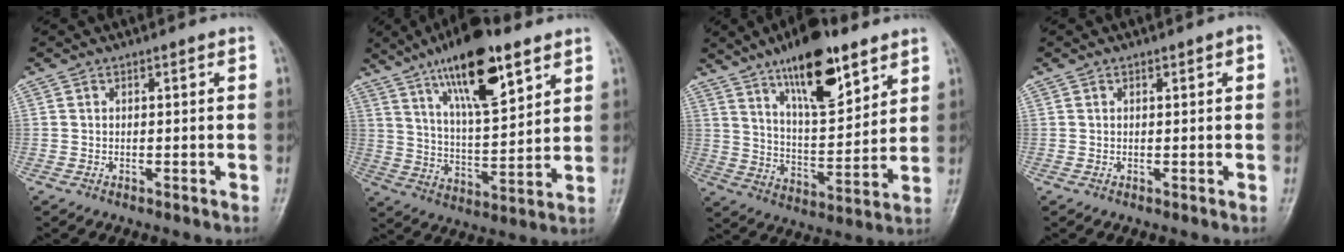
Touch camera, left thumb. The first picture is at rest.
{"total": 17.8, "force": [10.4, 5.9, 13.2], "torque": [-0.193, -0.045, 0.180]}
{"total": 17.1, "force": [10.6, 6.2, 11.9], "torque": [-0.157, -0.058, 0.180]}
{"total": 1.3, "force": [0.4, 0.7, 1.1], "torque": [-0.014, 0.007, 0.006]}